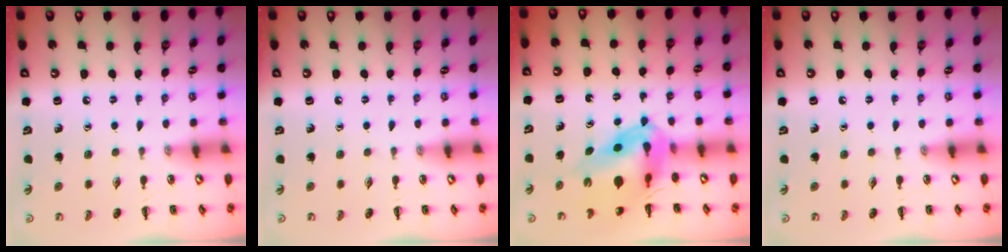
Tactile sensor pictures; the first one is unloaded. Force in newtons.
{"total": 0.0}
{"total": 9.9, "press": 9.5, "slide": 2.9}
{"total": 0.0}